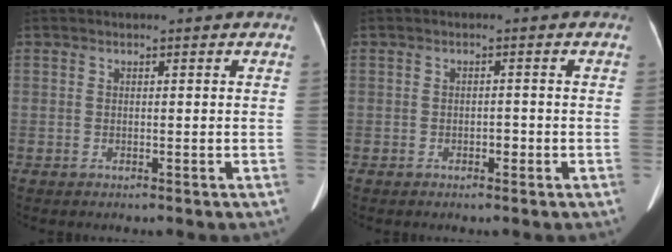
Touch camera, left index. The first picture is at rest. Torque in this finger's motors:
{"motor_torque": [-0.08, 0.01, 0.00, -0.01]}